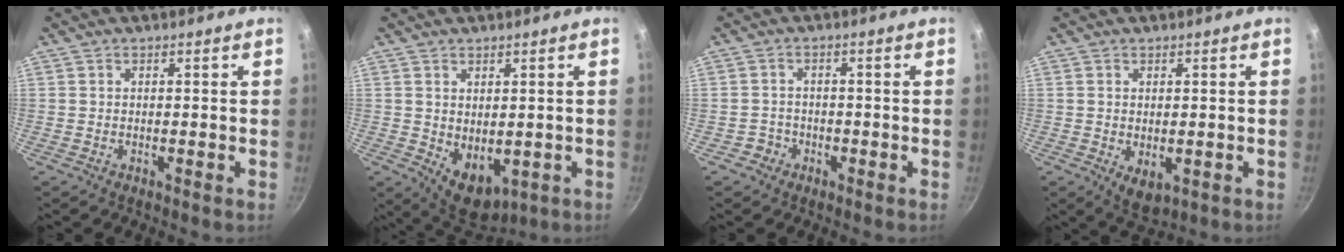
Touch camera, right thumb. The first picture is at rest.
{"total": 7.7, "force": [-0.3, 5.2, 5.7], "torque": [-0.062, -0.016, 0.017]}
{"total": 2.6, "force": [-1.4, 2.2, 0.2], "torque": [0.013, 0.021, -0.021]}
{"total": 4.6, "force": [-0.7, 2.8, 3.5], "torque": [-0.052, -0.016, -0.004]}